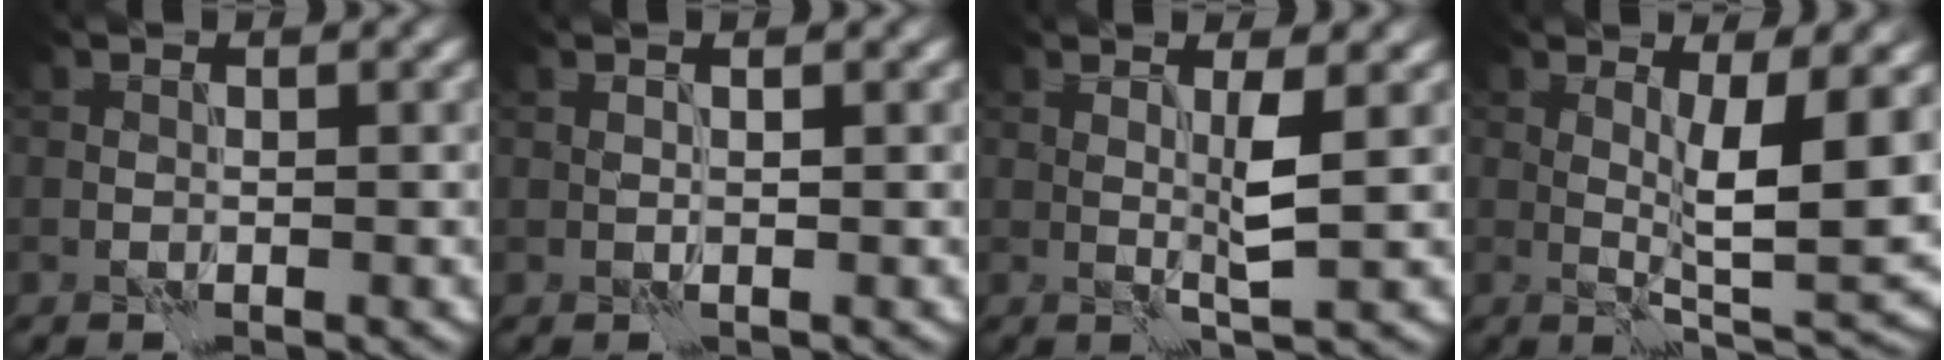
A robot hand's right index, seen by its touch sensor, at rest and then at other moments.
{"total": 1.3, "force": [0.7, 0.4, 0.9], "torque": [-0.007, -0.005, 0.003]}
{"total": 2.5, "force": [0.6, 0.1, 2.4], "torque": [-0.050, -0.005, 0.010]}
{"total": 6.8, "force": [1.1, 1.4, 6.6], "torque": [-0.102, -0.017, 0.025]}